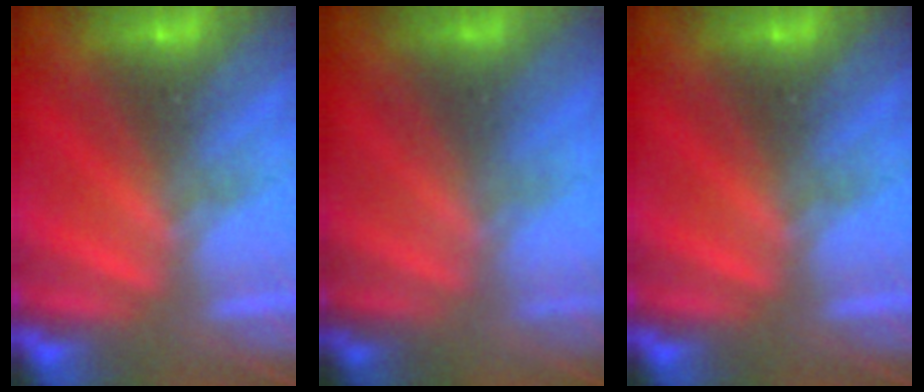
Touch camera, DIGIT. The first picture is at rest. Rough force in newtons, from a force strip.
{"total": 2.4}
{"total": 0.0}